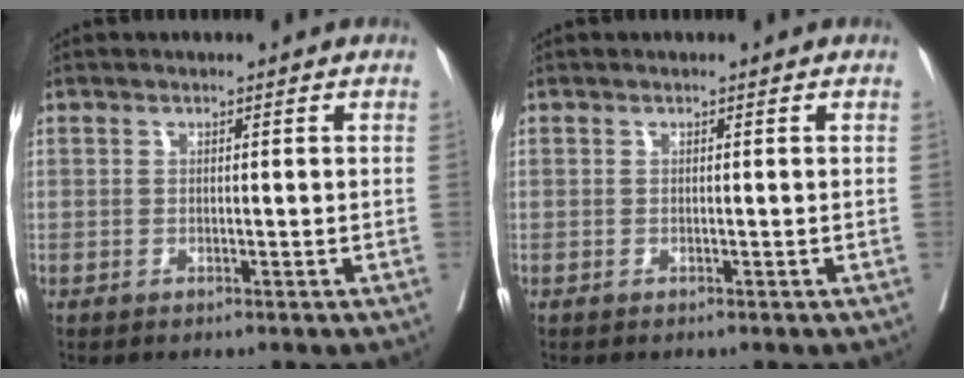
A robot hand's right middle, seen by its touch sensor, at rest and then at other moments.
{"total": 0.0}